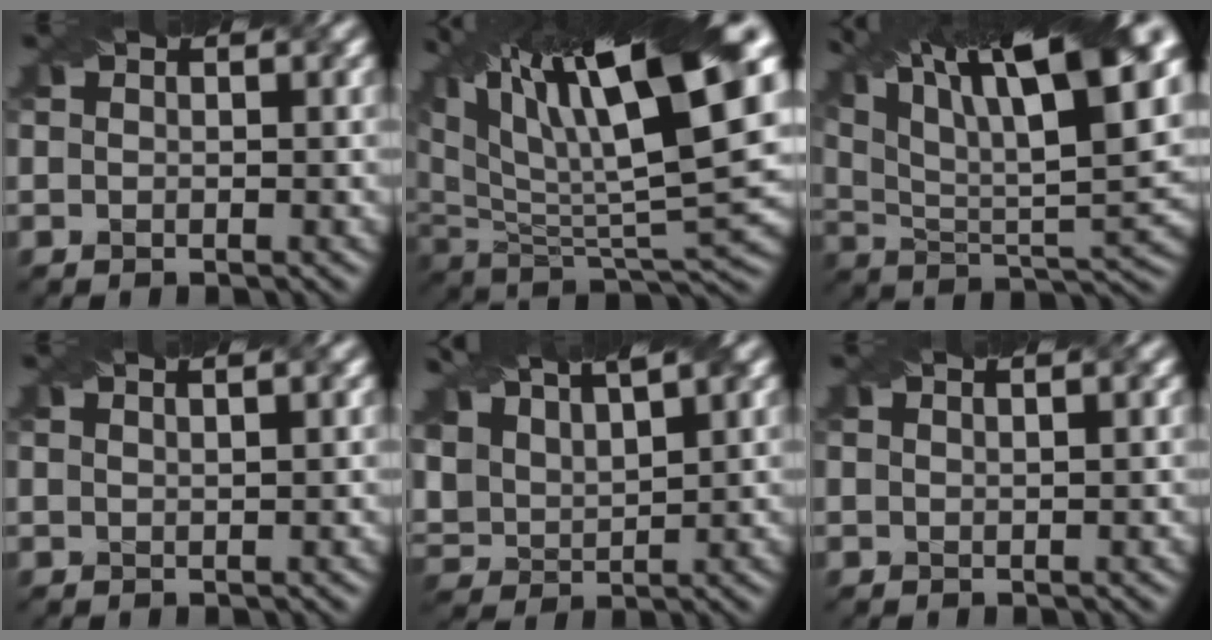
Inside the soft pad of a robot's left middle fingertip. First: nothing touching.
{"total": 16.5, "force": [9.2, 4.3, 13.1], "torque": [-0.241, 0.029, 0.169]}
{"total": 18.0, "force": [10.4, 5.4, 13.7], "torque": [-0.231, 0.038, 0.165]}
{"total": 2.8, "force": [1.9, 1.1, 1.6], "torque": [0.005, 0.019, -0.009]}
{"total": 9.2, "force": [6.7, 3.9, 5.1], "torque": [-0.136, 0.039, 0.117]}
{"total": 1.7, "force": [1.3, 0.5, 0.9], "torque": [0.005, 0.005, -0.004]}